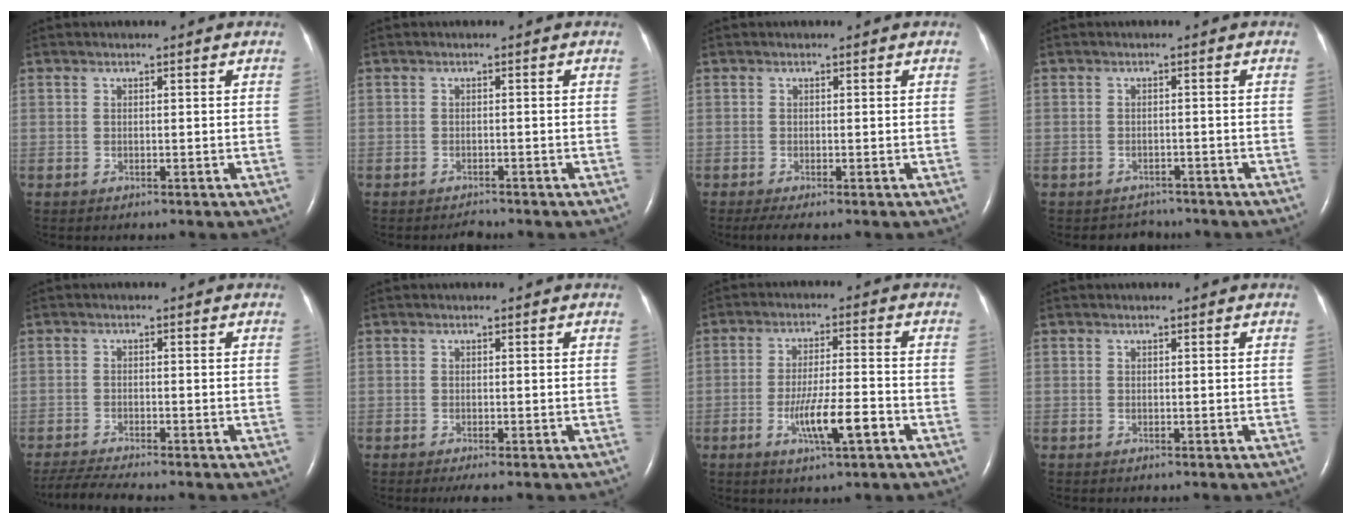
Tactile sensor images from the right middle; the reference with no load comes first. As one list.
[{"total": 1.0, "force": [-1.0, 0.1, 0.1], "torque": [-0.007, -0.006, -0.013]}, {"total": 1.7, "force": [-1.1, 0.2, 1.3], "torque": [-0.032, -0.009, -0.025]}, {"total": 2.4, "force": [-2.1, 1.0, -0.7], "torque": [0.001, 0.003, -0.030]}, {"total": 4.6, "force": [-4.2, -0.8, 1.6], "torque": [-0.034, -0.022, -0.075]}, {"total": 1.7, "force": [-1.2, 0.1, 1.2], "torque": [-0.024, -0.008, -0.020]}, {"total": 7.6, "force": [-3.2, 0.6, 6.9], "torque": [-0.127, -0.008, -0.054]}, {"total": 0.0}]